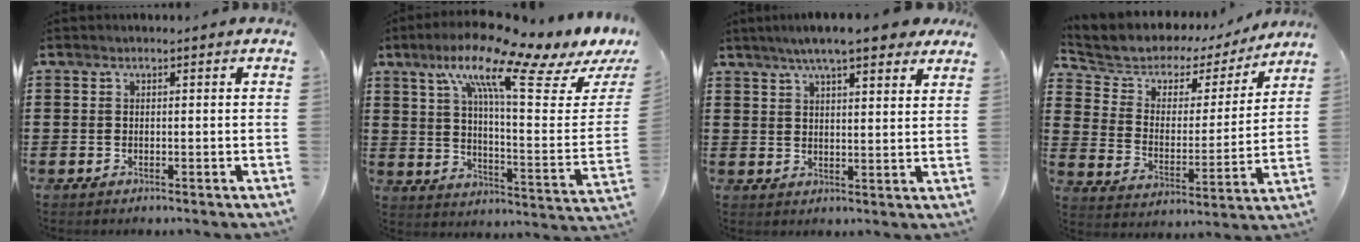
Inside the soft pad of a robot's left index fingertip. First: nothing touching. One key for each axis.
{"total": 14.9, "fx": 9.6, "fy": 1.8, "fz": 11.3, "tx": -0.225, "ty": -0.053, "tz": 0.151}
{"total": 7.3, "fx": 5.9, "fy": 1.2, "fz": 4.1, "tx": -0.088, "ty": -0.007, "tz": 0.105}
{"total": 5.0, "fx": 3.9, "fy": 3.1, "fz": 0.5, "tx": -0.045, "ty": -0.025, "tz": 0.061}